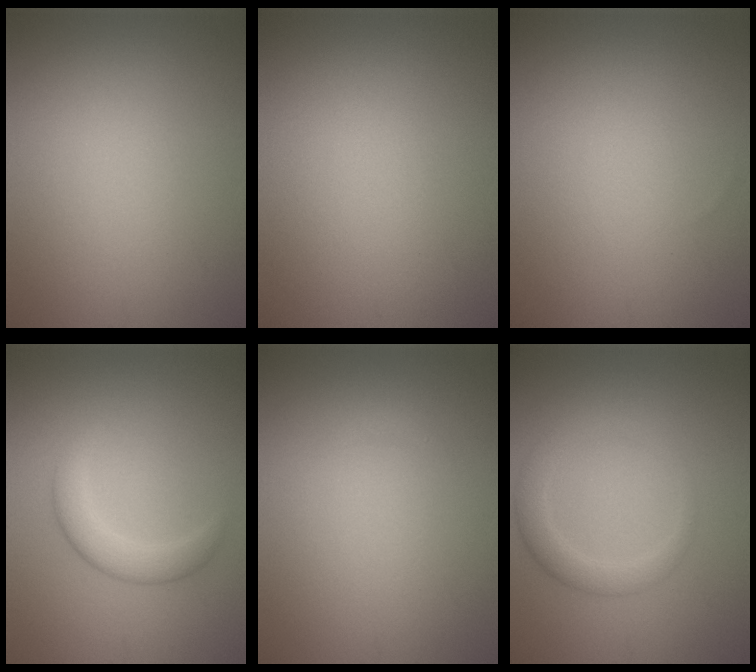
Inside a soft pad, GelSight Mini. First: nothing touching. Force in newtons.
{"total": 0.0}
{"total": 0.0}
{"total": 2.5, "press": 2.5, "slide": 0.1}
{"total": 0.5, "press": 0.5, "slide": 0.1}
{"total": 2.6, "press": 2.6, "slide": 0.4}